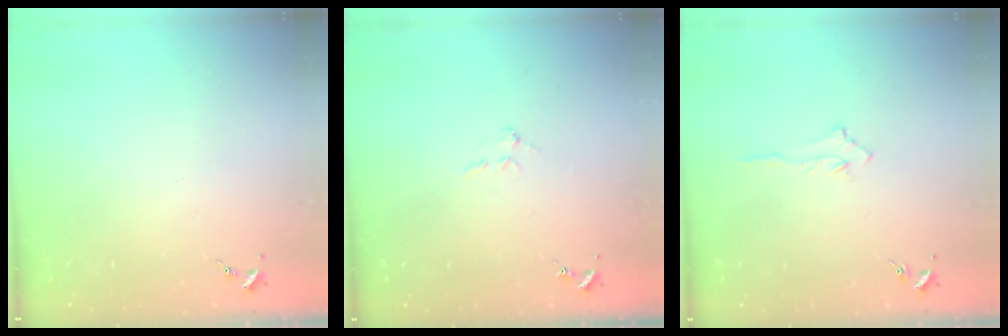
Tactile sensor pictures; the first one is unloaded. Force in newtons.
{"total": 5.0, "press": 5.0, "slide": 0.9}
{"total": 2.9, "press": 2.9, "slide": 0.4}